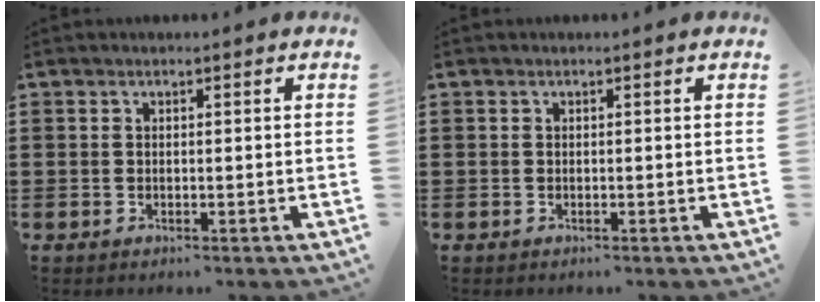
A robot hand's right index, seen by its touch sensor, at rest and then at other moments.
{"total": 0.0}